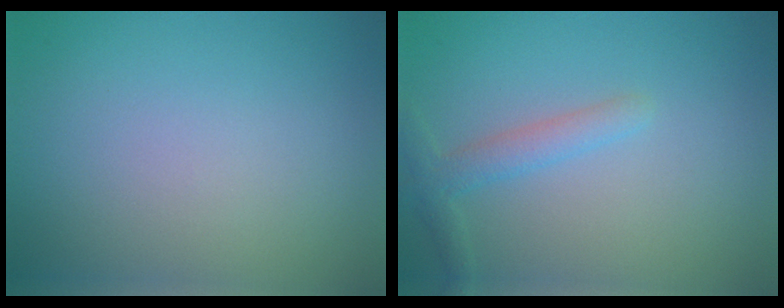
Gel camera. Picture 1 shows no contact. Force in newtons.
{"total": 2.2, "press": 2.2, "slide": 0.1}